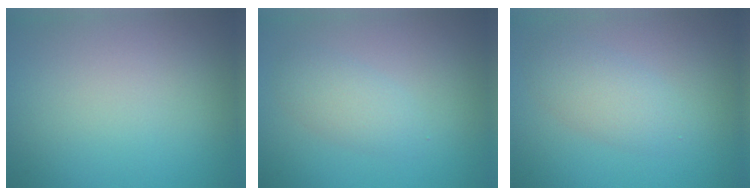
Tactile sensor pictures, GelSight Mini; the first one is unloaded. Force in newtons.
{"total": 2.4, "press": 2.4, "slide": 0.2}
{"total": 2.9, "press": 2.9, "slide": 0.0}